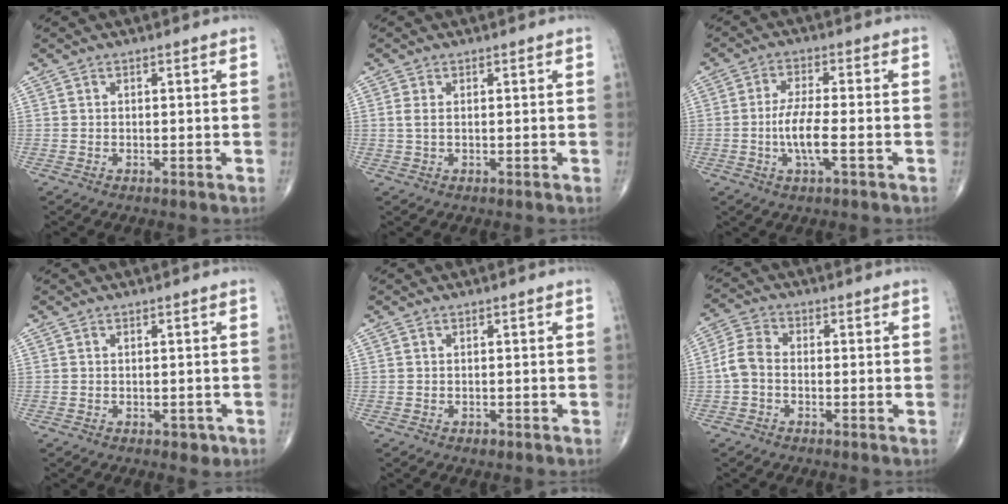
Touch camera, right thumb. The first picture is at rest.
{"total": 1.5, "force": [0.3, 0.7, 1.3], "torque": [-0.035, 0.002, 0.008]}
{"total": 6.8, "force": [-1.7, 1.7, 6.3], "torque": [-0.133, 0.005, -0.034]}
{"total": 1.8, "force": [-0.6, 1.2, 1.2], "torque": [-0.007, 0.000, -0.004]}
{"total": 0.7, "force": [-0.4, 0.5, 0.4], "torque": [-0.005, -0.001, -0.005]}
{"total": 5.0, "force": [-1.0, 3.4, 3.5], "torque": [-0.070, 0.015, -0.032]}